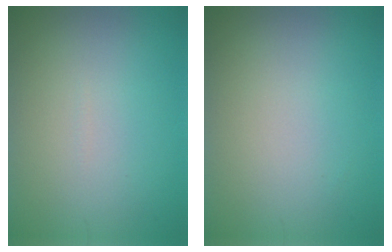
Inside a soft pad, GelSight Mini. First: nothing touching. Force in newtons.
{"total": 0.0}